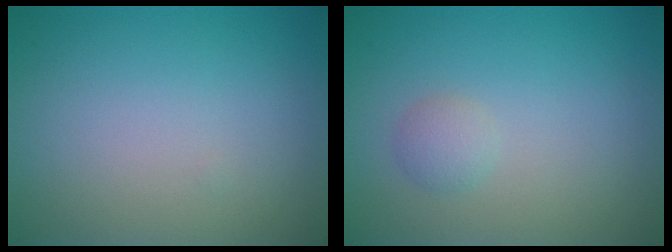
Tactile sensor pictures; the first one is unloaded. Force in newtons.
{"total": 1.3, "press": 1.3, "slide": 0.1}